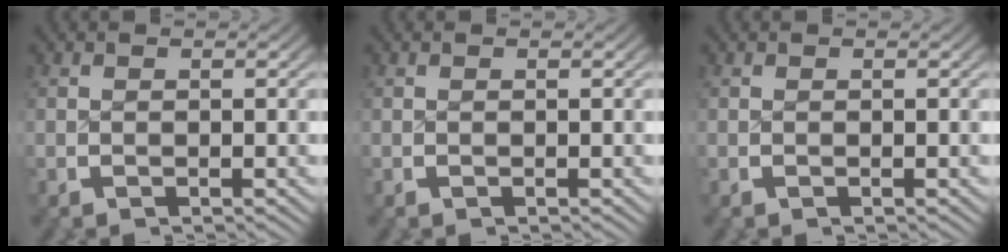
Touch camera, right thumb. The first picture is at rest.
{"total": 0.0}
{"total": 0.0}